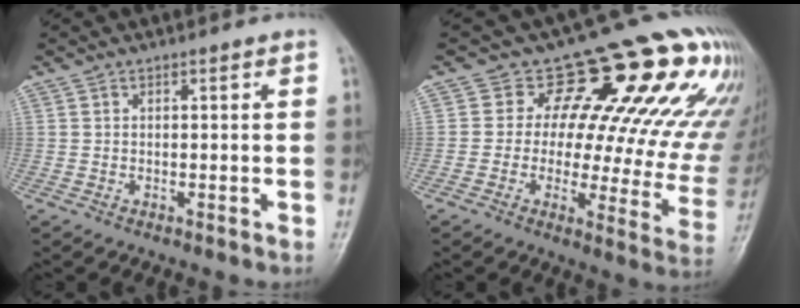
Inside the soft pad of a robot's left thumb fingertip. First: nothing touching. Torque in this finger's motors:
{"motor_torque": [1.26, 1.43, -0.09, -0.27, 0.02]}